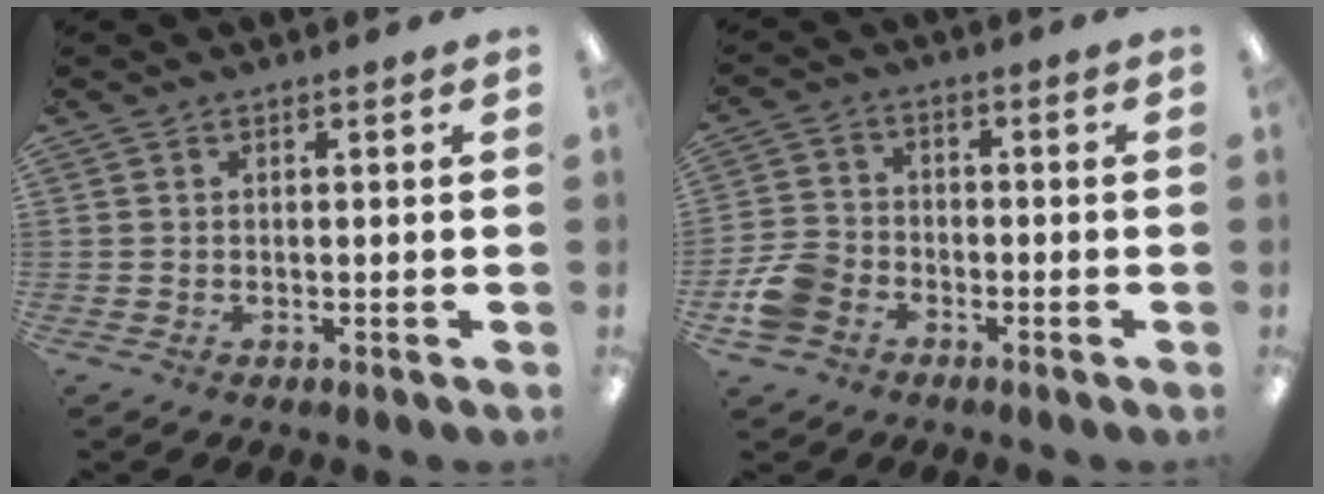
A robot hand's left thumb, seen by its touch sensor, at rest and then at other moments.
{"total": 7.9, "force": [-3.9, 5.8, 3.7], "torque": [-0.086, 0.026, -0.073]}